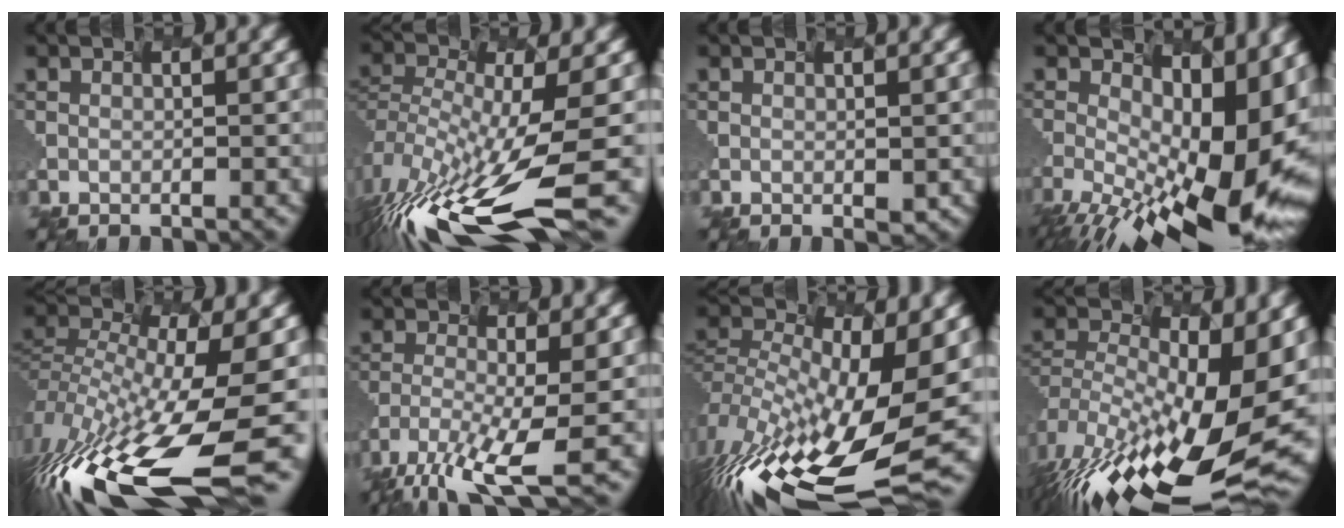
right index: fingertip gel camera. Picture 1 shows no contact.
{"total": 12.1, "force": [-7.4, 2.2, 9.3], "torque": [-0.238, -0.044, -0.081]}
{"total": 0.8, "force": [-0.3, -0.2, 0.7], "torque": [-0.010, -0.002, 0.020]}
{"total": 14.8, "force": [-3.0, 5.6, 13.3], "torque": [-0.208, -0.031, -0.002]}
{"total": 14.4, "force": [-9.0, 3.2, 10.7], "torque": [-0.269, -0.036, -0.115]}
{"total": 7.7, "force": [-6.0, 0.3, 4.9], "torque": [-0.112, -0.026, -0.082]}
{"total": 14.3, "force": [-7.2, 4.5, 11.5], "torque": [-0.293, -0.037, -0.089]}
{"total": 14.7, "force": [-4.8, 5.6, 12.8], "torque": [-0.276, -0.045, -0.031]}